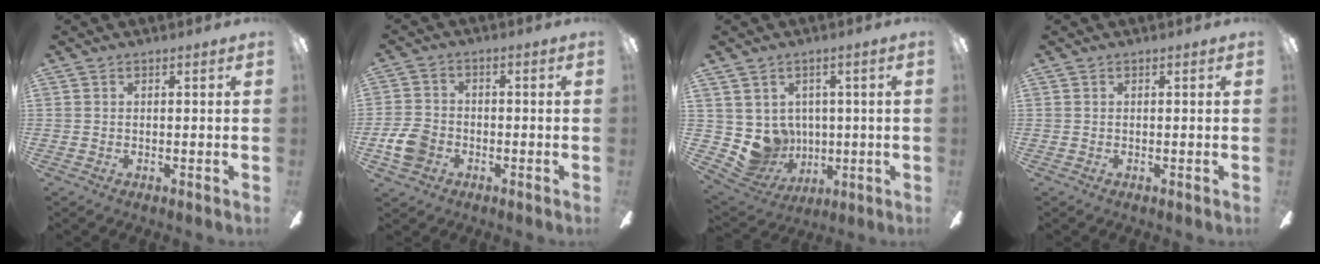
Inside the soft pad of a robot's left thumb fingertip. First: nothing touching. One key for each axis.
{"total": 7.2, "fx": -2.6, "fy": 5.6, "fz": 3.8, "tx": -0.093, "ty": 0.016, "tz": -0.050}
{"total": 8.3, "fx": 1.7, "fy": 8.0, "fz": 1.5, "tx": -0.069, "ty": -0.028, "tz": 0.041}
{"total": 0.0}